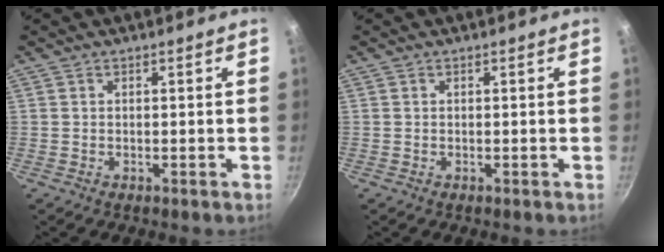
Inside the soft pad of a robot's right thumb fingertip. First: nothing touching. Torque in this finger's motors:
{"motor_torque": [-0.18, 0.18, 0.00, 0.00, 0.03]}